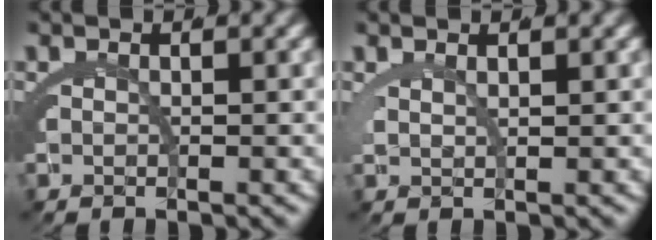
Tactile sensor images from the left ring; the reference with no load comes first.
{"total": 1.4, "force": [1.1, -0.4, 0.6], "torque": [-0.018, -0.010, 0.029]}